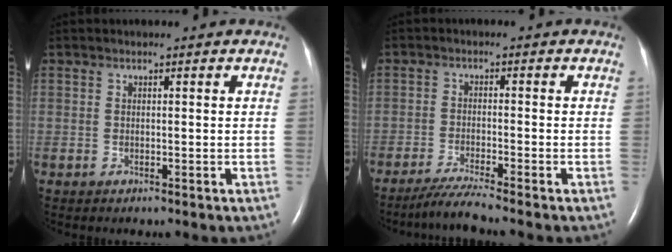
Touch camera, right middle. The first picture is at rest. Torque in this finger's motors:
{"motor_torque": [1.13, -1.01, 0.50, 0.21]}